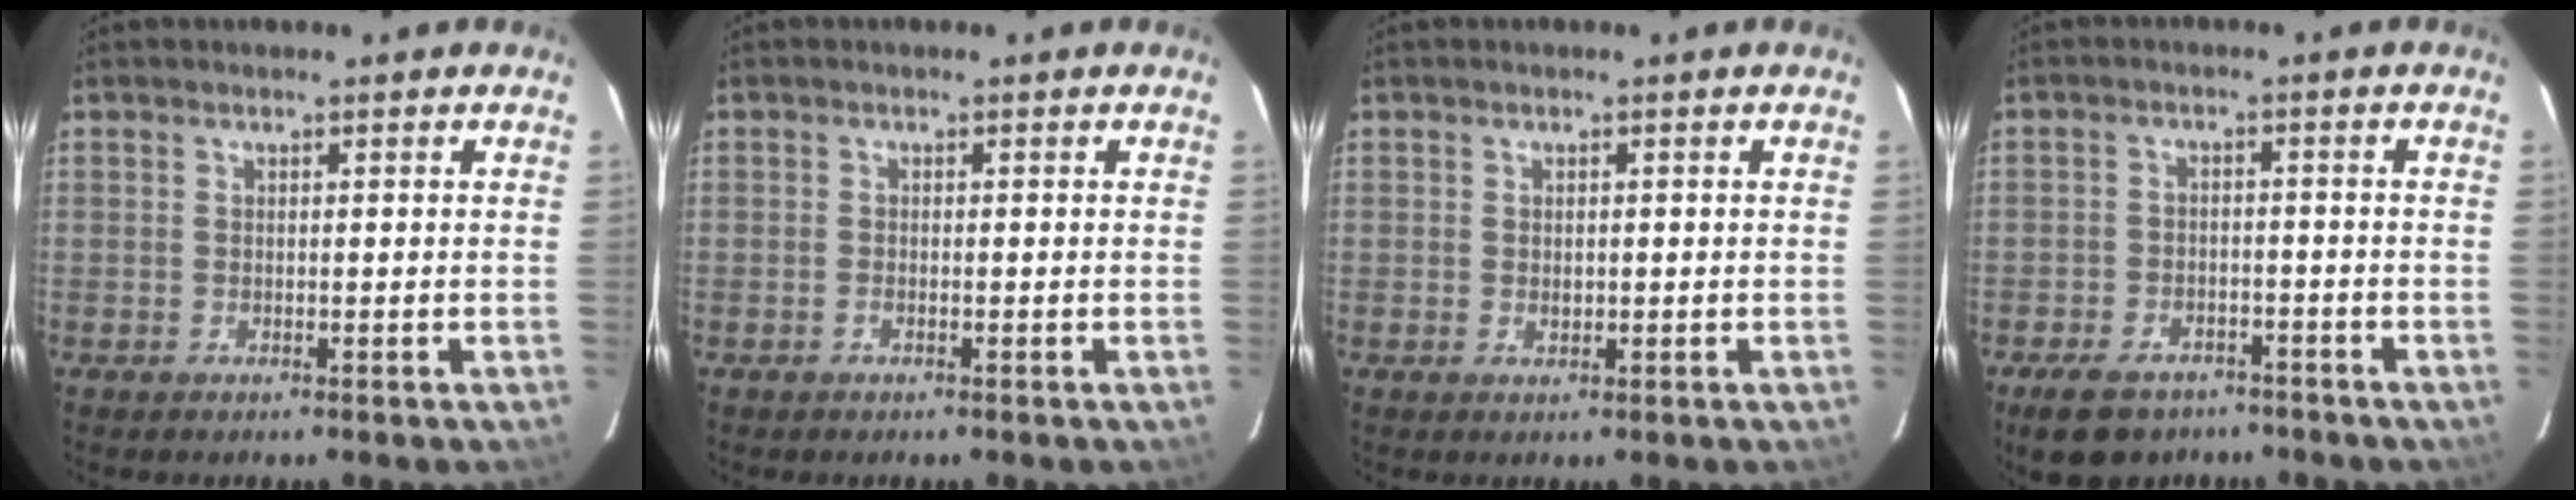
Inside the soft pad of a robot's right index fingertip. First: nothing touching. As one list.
[{"total": 0.6, "force": [-0.3, 0.2, 0.4], "torque": [-0.010, 0.001, -0.008]}, {"total": 1.2, "force": [0.0, 1.0, 0.8], "torque": [-0.011, 0.000, 0.002]}, {"total": 9.7, "force": [-7.0, 5.4, 3.9], "torque": [-0.101, 0.005, -0.104]}]